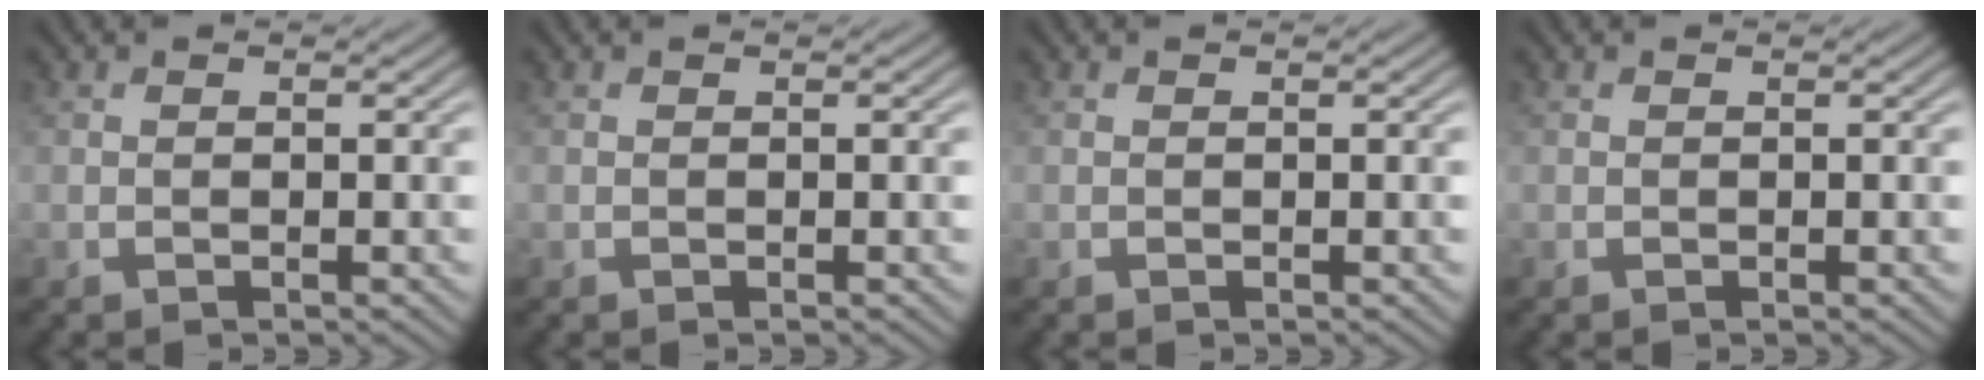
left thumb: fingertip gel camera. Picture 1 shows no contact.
{"total": 0.0}
{"total": 0.0}
{"total": 0.0}